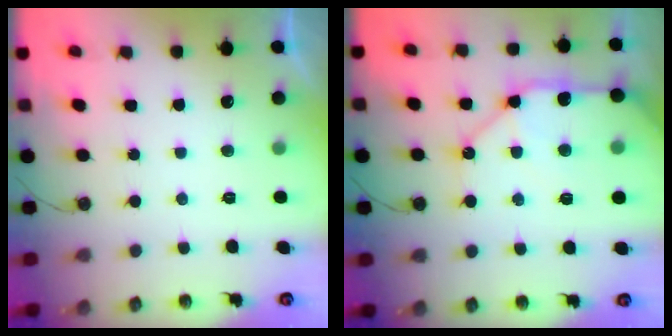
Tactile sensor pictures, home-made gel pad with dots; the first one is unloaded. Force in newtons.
{"total": 15.9, "press": 15.7, "slide": 2.4}